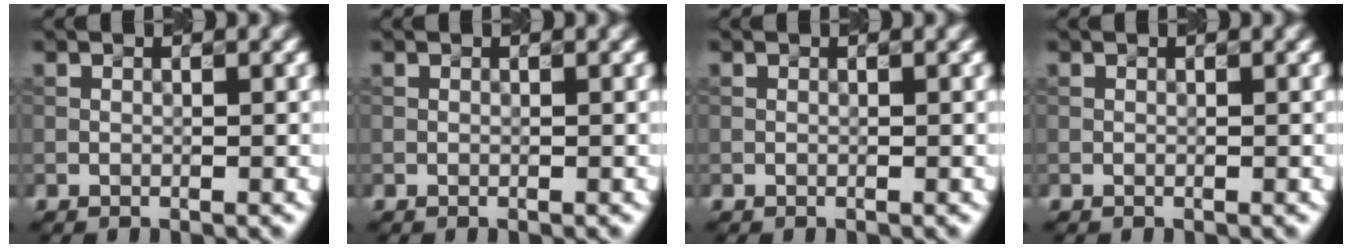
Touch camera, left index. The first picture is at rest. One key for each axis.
{"total": 0.0}
{"total": 0.0}
{"total": 0.0}